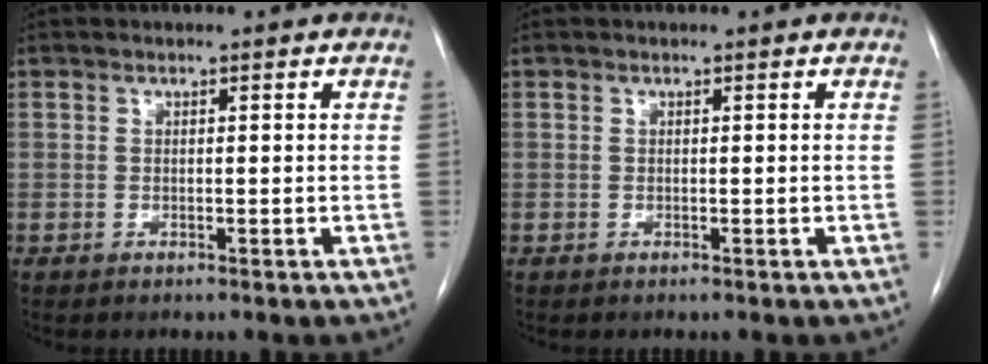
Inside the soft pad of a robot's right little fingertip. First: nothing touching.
{"total": 0.0}